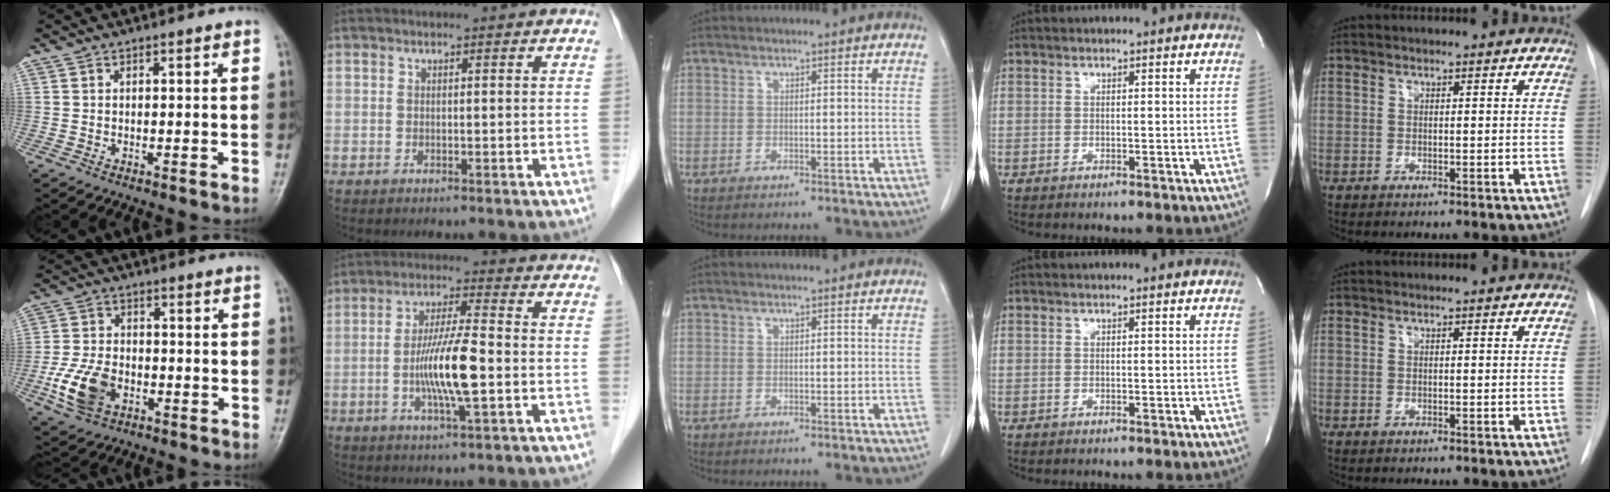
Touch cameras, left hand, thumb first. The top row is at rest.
{"thumb": {"total": 9.7, "force": [-3.5, 6.4, 6.4], "torque": [-0.125, 0.011, -0.066]}, "index": {"total": 9.3, "force": [-1.8, 0.6, 9.1], "torque": [-0.179, -0.008, -0.038]}}